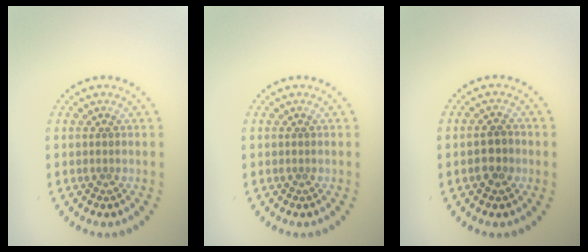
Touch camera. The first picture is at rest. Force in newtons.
{"total": 0.0}
{"total": 2.2, "press": 2.1, "slide": 0.5}